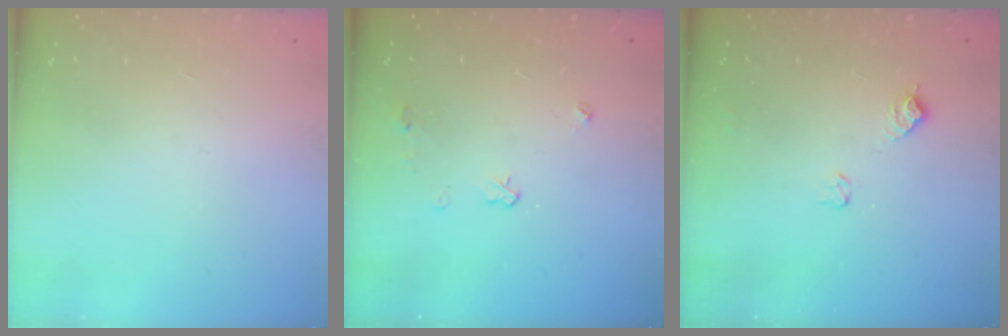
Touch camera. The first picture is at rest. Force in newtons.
{"total": 3.7, "press": 3.7, "slide": 0.5}
{"total": 7.1, "press": 7.0, "slide": 0.8}